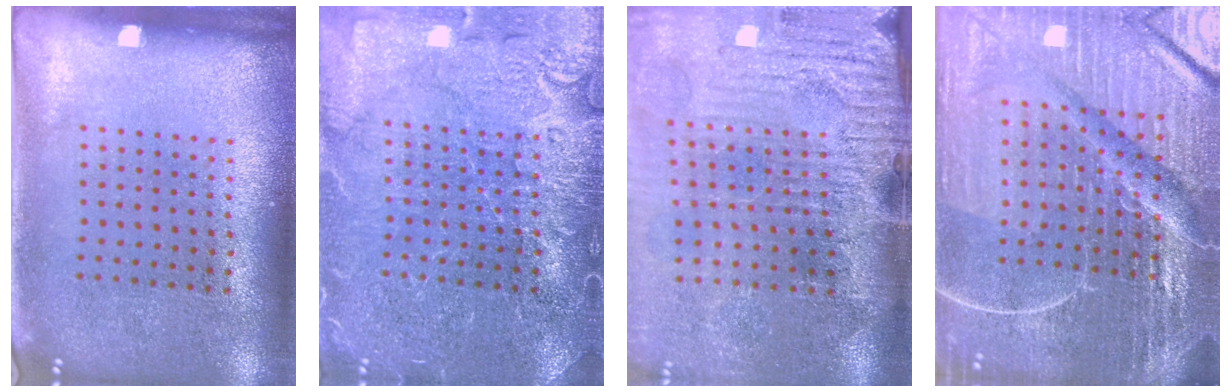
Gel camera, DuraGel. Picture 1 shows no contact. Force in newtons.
{"total": 5.6, "press": 5.6, "slide": 0.8}
{"total": 4.6, "press": 4.0, "slide": 2.4}
{"total": 7.1, "press": 6.2, "slide": 3.5}